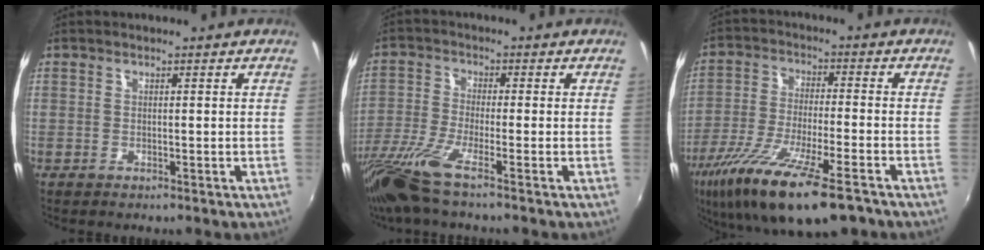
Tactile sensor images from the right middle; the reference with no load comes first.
{"total": 8.9, "force": [-6.3, 0.2, 6.3], "torque": [-0.142, -0.031, -0.126]}
{"total": 17.8, "force": [-11.6, 3.5, 13.1], "torque": [-0.255, -0.056, -0.208]}